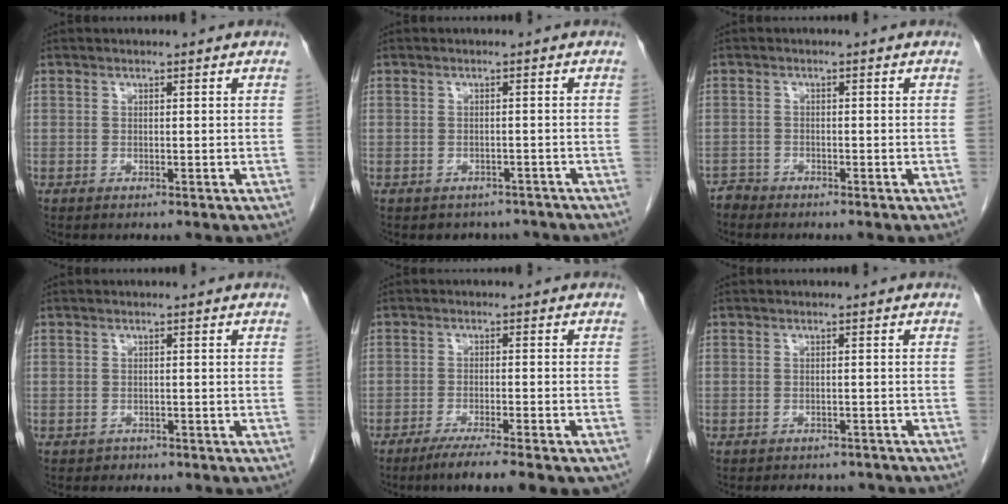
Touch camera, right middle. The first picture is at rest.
{"total": 4.5, "force": [-3.8, 2.3, 0.1], "torque": [0.005, 0.009, -0.044]}
{"total": 1.5, "force": [-1.4, 0.2, -0.6], "torque": [0.019, -0.002, -0.027]}
{"total": 1.1, "force": [-0.8, 0.8, -0.1], "torque": [-0.008, 0.003, -0.012]}
{"total": 9.9, "force": [-7.6, 0.9, 6.4], "torque": [-0.080, -0.017, -0.108]}
{"total": 5.7, "force": [-5.1, 2.3, 1.1], "torque": [-0.010, 0.003, -0.056]}